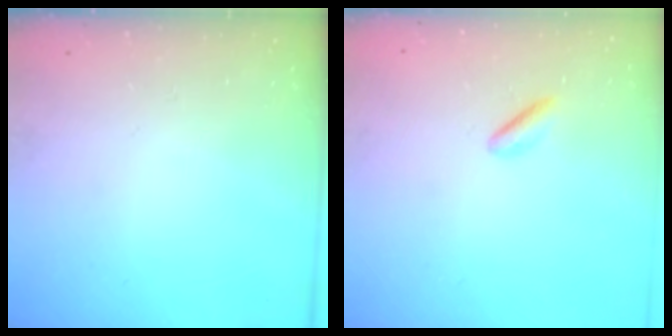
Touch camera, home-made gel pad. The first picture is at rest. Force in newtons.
{"total": 1.9, "press": 1.7, "slide": 0.8}